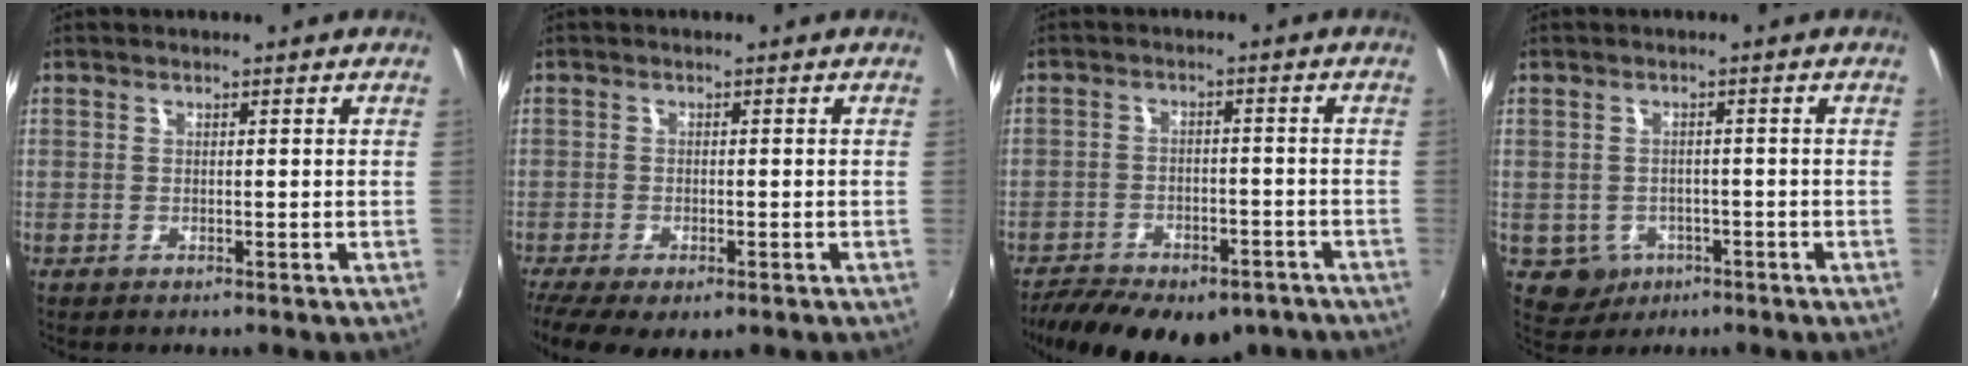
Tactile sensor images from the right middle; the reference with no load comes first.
{"total": 8.7, "force": [-5.7, 2.9, 5.8], "torque": [-0.132, -0.046, -0.093]}
{"total": 19.8, "force": [-14.6, 8.9, 9.9], "torque": [-0.208, -0.023, -0.193]}
{"total": 4.1, "force": [-1.7, 3.6, 1.0], "torque": [-0.030, 0.000, -0.017]}